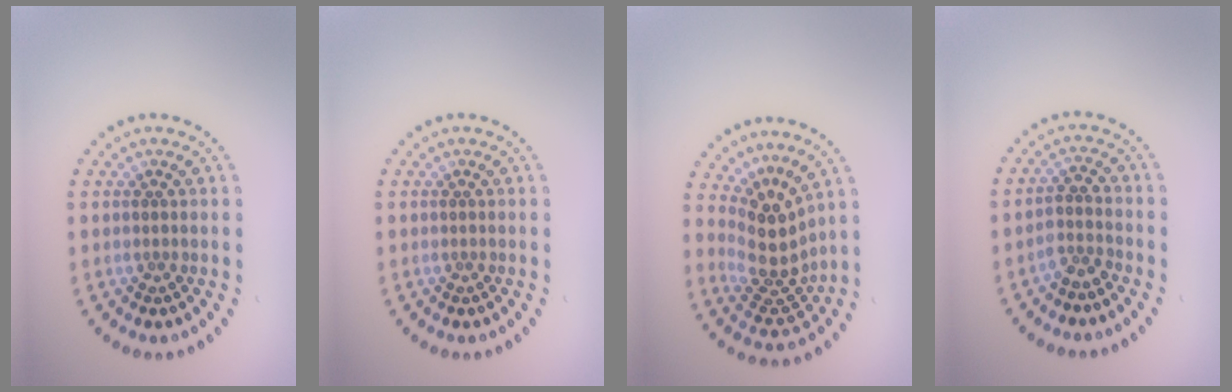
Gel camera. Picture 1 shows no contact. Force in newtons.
{"total": 0.0}
{"total": 4.2, "press": 3.0, "slide": 2.9}
{"total": 1.9, "press": 1.5, "slide": 1.2}